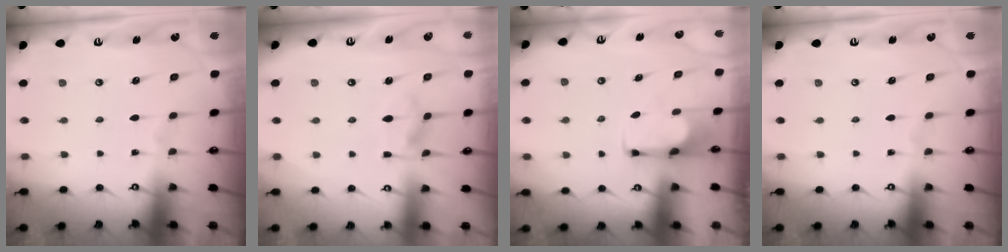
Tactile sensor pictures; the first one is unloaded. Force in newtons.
{"total": 6.9, "press": 6.9, "slide": 1.0}
{"total": 2.8, "press": 2.6, "slide": 1.1}
{"total": 0.0}